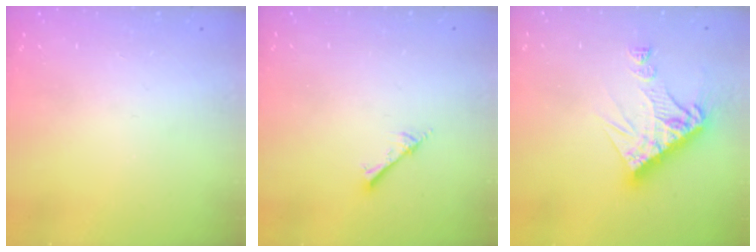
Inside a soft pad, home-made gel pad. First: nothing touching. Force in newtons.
{"total": 2.0, "press": 2.0, "slide": 0.2}
{"total": 13.9, "press": 13.9, "slide": 1.4}